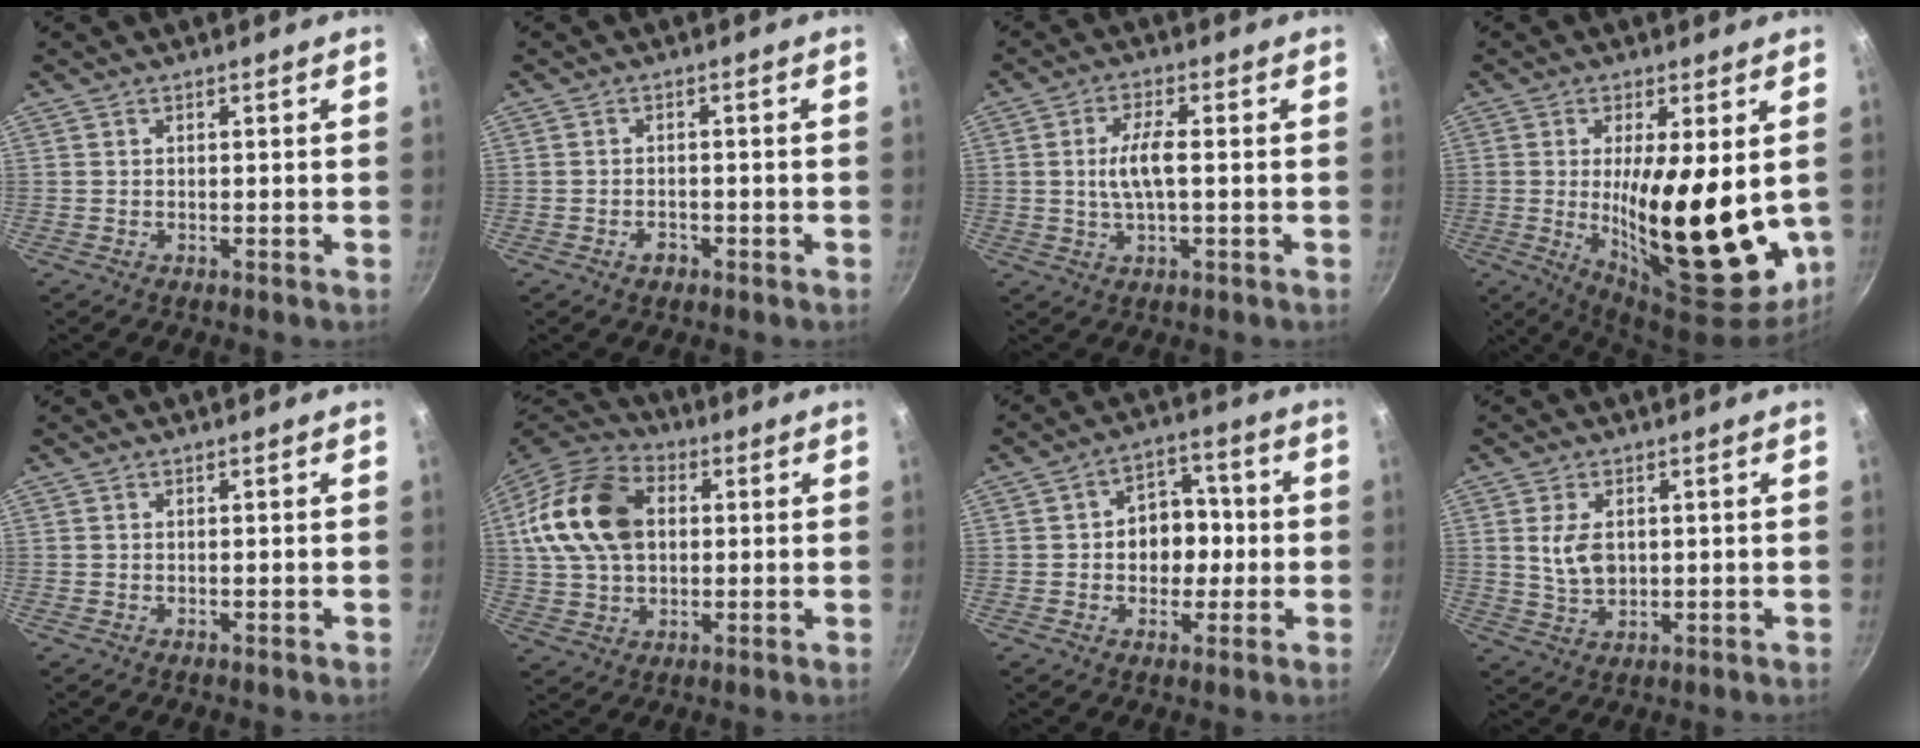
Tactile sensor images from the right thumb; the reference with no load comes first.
{"total": 2.2, "force": [-1.2, 1.5, 1.0], "torque": [-0.009, 0.015, -0.017]}
{"total": 6.3, "force": [0.1, 2.1, 5.9], "torque": [-0.119, 0.012, 0.002]}
{"total": 21.4, "force": [0.2, 7.4, 20.1], "torque": [-0.291, -0.032, 0.015]}
{"total": 0.0}
{"total": 18.7, "force": [3.3, 13.2, 12.9], "torque": [-0.232, 0.022, 0.049]}
{"total": 9.6, "force": [-0.3, 7.5, 5.9], "torque": [-0.031, 0.017, -0.013]}
{"total": 6.0, "force": [1.1, 3.8, 4.5], "torque": [-0.076, -0.009, 0.027]}